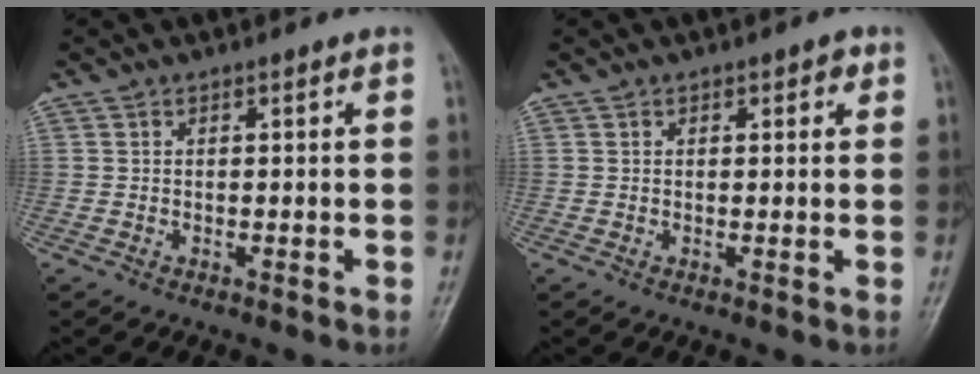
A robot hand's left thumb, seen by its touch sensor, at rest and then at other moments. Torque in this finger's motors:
{"motor_torque": [-0.47, -0.20, -0.02, 0.09, 0.00]}